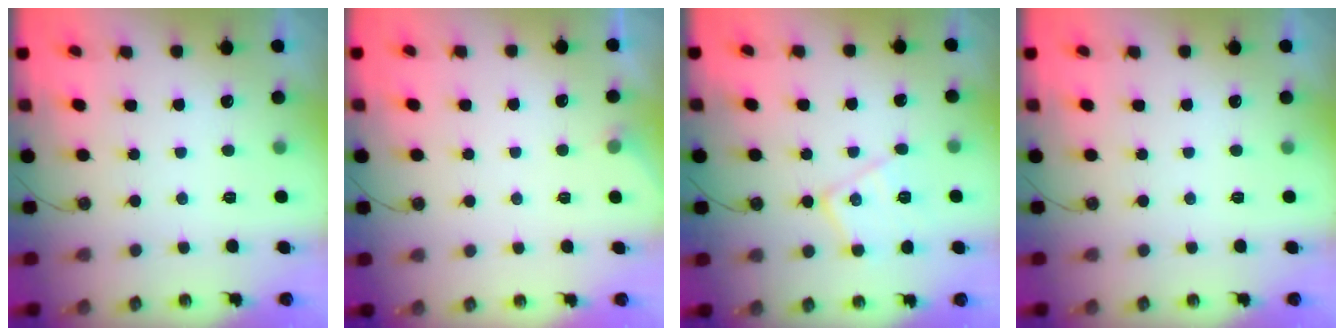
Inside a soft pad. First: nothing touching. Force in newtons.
{"total": 2.6, "press": 2.5, "slide": 0.5}
{"total": 11.6, "press": 11.6, "slide": 0.3}
{"total": 0.0}